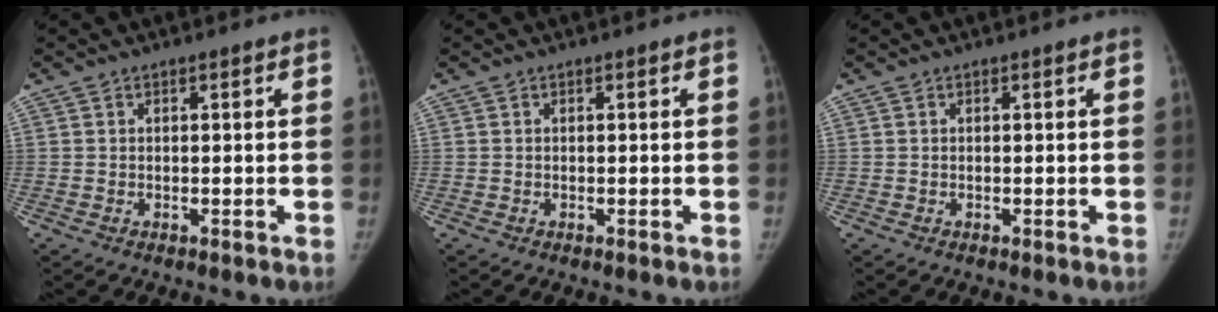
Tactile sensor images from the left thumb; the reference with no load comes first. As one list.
[{"total": 0.0}, {"total": 0.0}]